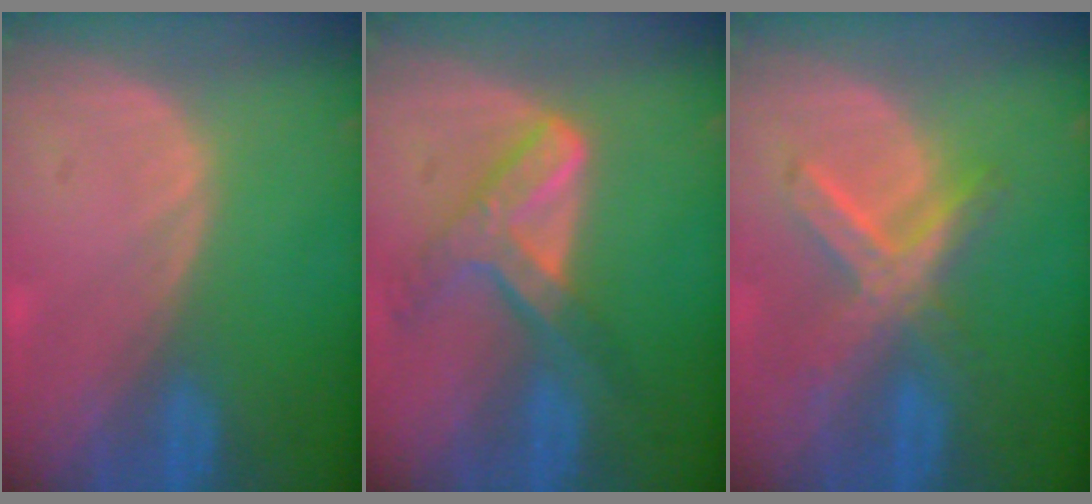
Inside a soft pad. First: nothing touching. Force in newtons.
{"total": 7.4, "press": 6.2, "slide": 4.0}
{"total": 6.9, "press": 6.2, "slide": 3.0}